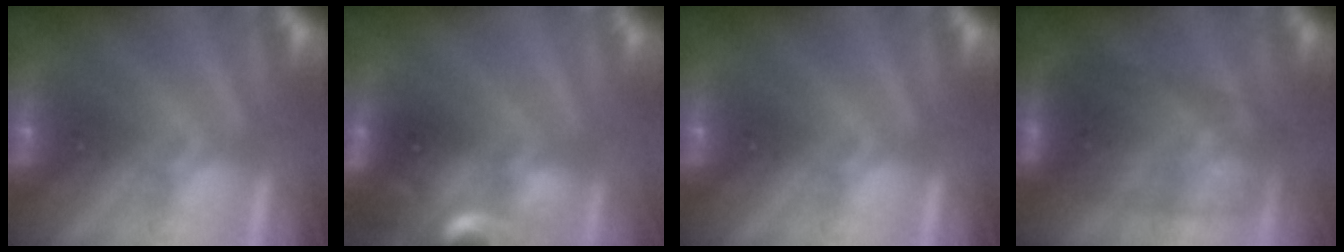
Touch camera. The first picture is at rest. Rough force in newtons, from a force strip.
{"total": 6.9}
{"total": 0.0}
{"total": 3.2}